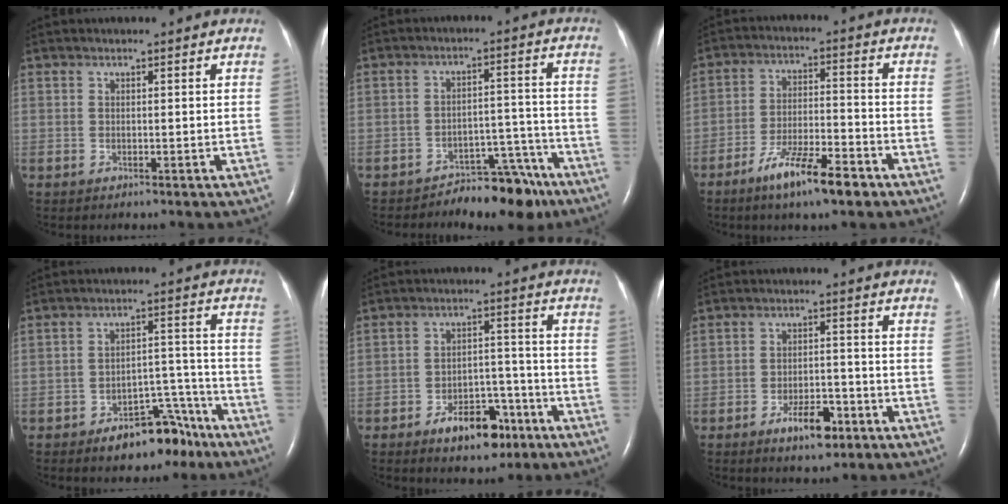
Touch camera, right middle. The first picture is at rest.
{"total": 7.8, "force": [-6.7, 2.9, 2.6], "torque": [-0.015, 0.044, -0.102]}
{"total": 10.0, "force": [-6.6, 1.6, 7.3], "torque": [-0.135, -0.011, -0.113]}
{"total": 9.1, "force": [-6.6, 4.0, 4.8], "torque": [-0.053, 0.028, -0.096]}
{"total": 8.5, "force": [-5.4, 4.2, 5.1], "torque": [-0.074, 0.017, -0.079]}
{"total": 5.9, "force": [-3.5, 2.2, 4.2], "torque": [-0.070, 0.001, -0.053]}